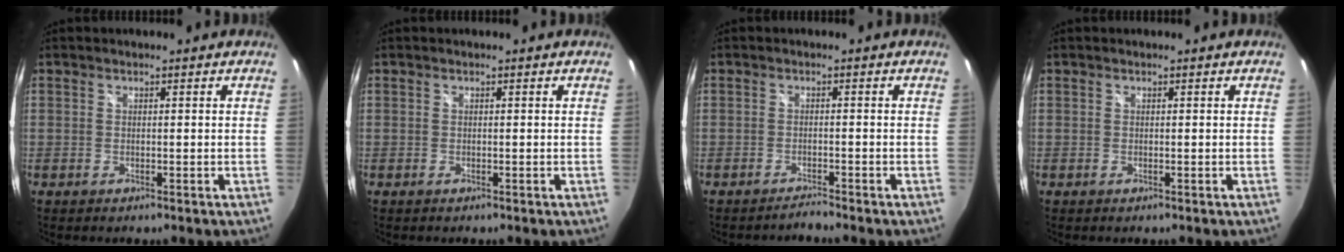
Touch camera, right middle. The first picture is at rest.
{"total": 0.0}
{"total": 1.8, "force": [-1.8, -0.4, 0.1], "torque": [-0.004, -0.004, -0.034]}
{"total": 0.0}